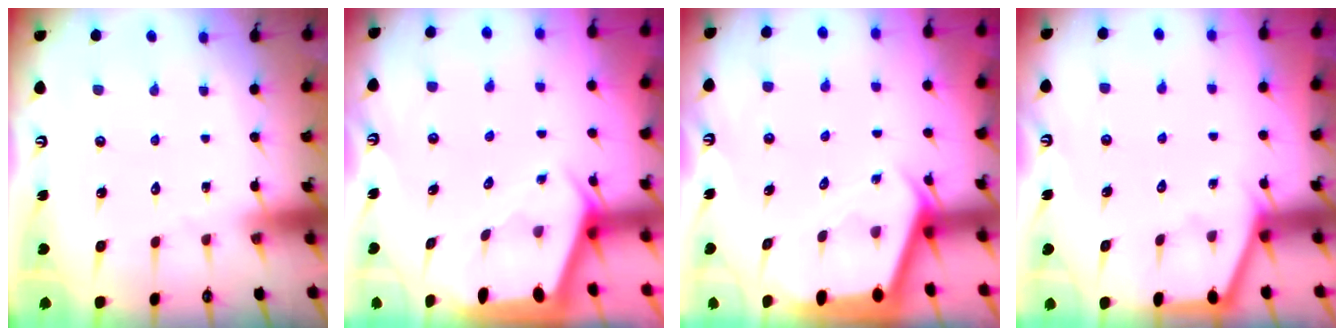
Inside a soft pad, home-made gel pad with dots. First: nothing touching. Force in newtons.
{"total": 2.0, "press": 2.0, "slide": 0.5}
{"total": 2.3, "press": 2.3, "slide": 0.2}
{"total": 1.5, "press": 1.4, "slide": 0.2}